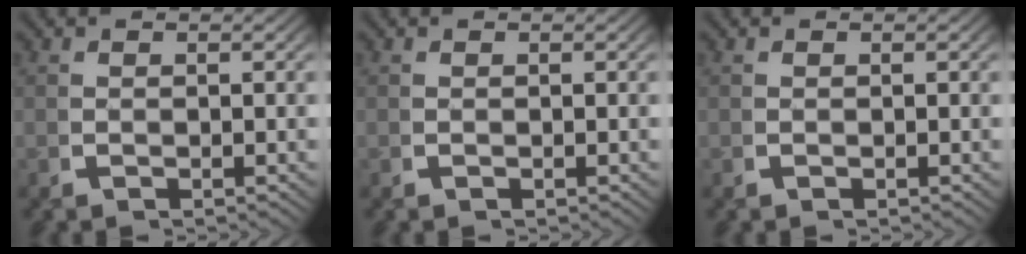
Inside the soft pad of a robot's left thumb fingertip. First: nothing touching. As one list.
[{"total": 0.0}, {"total": 0.0}]